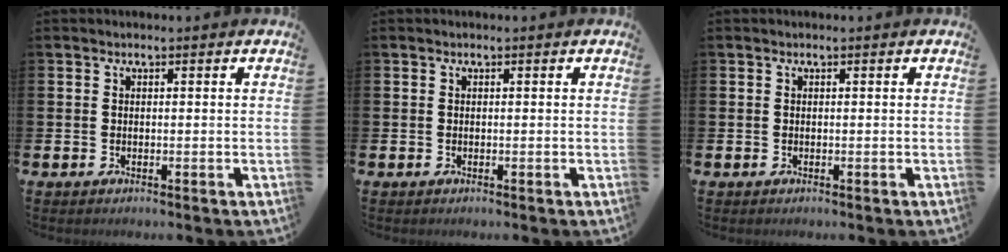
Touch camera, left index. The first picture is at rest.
{"total": 0.0}
{"total": 0.0}